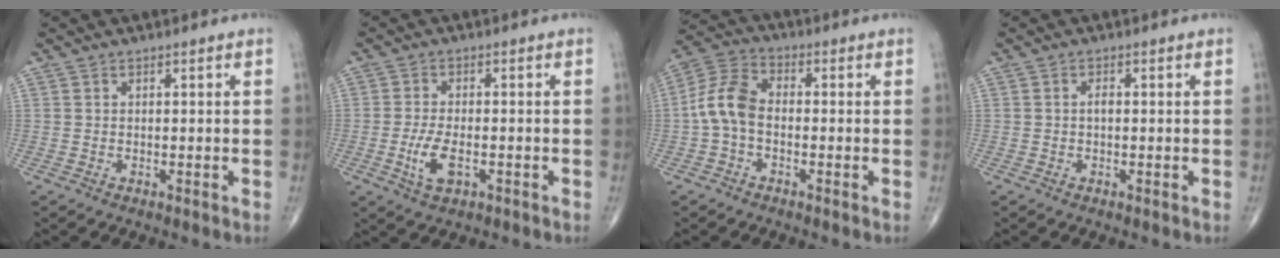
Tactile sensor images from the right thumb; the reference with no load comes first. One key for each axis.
{"total": 5.5, "fx": -1.7, "fy": 2.5, "fz": 4.6, "tx": -0.093, "ty": 0.002, "tz": -0.029}
{"total": 8.2, "fx": -1.2, "fy": 5.2, "fz": 6.3, "tx": -0.126, "ty": 0.026, "tz": -0.037}
{"total": 1.1, "fx": -0.1, "fy": 0.6, "fz": 0.9, "tx": -0.015, "ty": 0.002, "tz": -0.004}